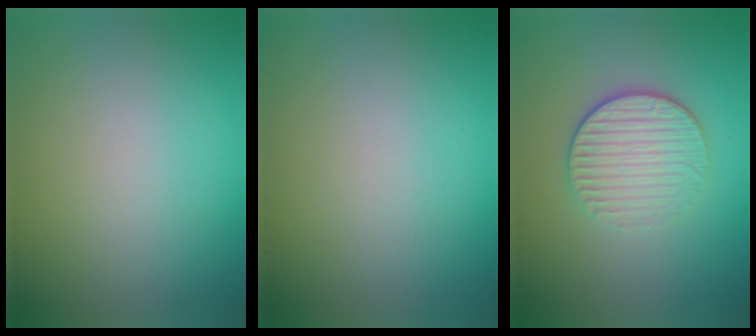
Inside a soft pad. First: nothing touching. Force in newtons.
{"total": 0.0}
{"total": 3.7, "press": 3.1, "slide": 2.0}